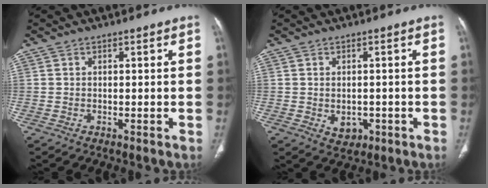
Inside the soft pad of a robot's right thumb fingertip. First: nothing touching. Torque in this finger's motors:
{"motor_torque": [-0.31, 0.21, 0.17, 0.39, 0.10]}